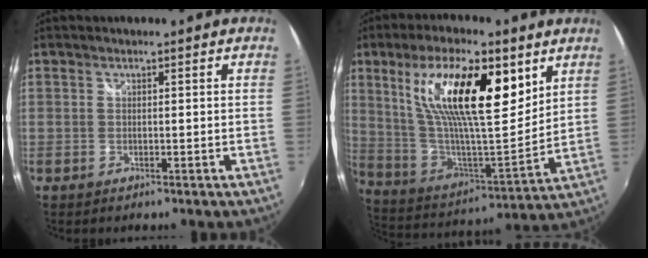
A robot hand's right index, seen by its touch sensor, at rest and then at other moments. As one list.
[{"total": 23.1, "force": [10.5, 7.3, 19.2], "torque": [-0.347, 0.011, 0.188]}]